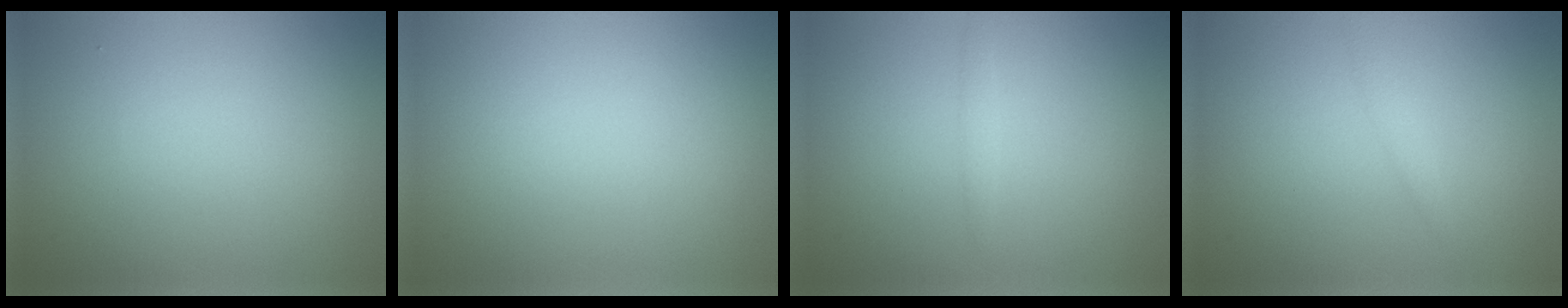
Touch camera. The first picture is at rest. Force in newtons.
{"total": 0.0}
{"total": 0.8, "press": 0.8, "slide": 0.0}
{"total": 0.9, "press": 0.9, "slide": 0.1}